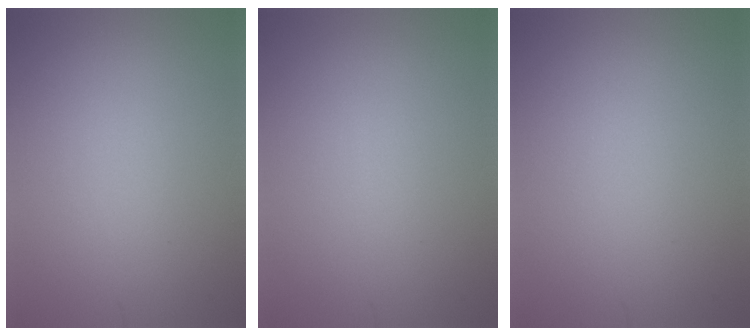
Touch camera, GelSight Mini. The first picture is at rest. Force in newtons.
{"total": 0.0}
{"total": 0.0}